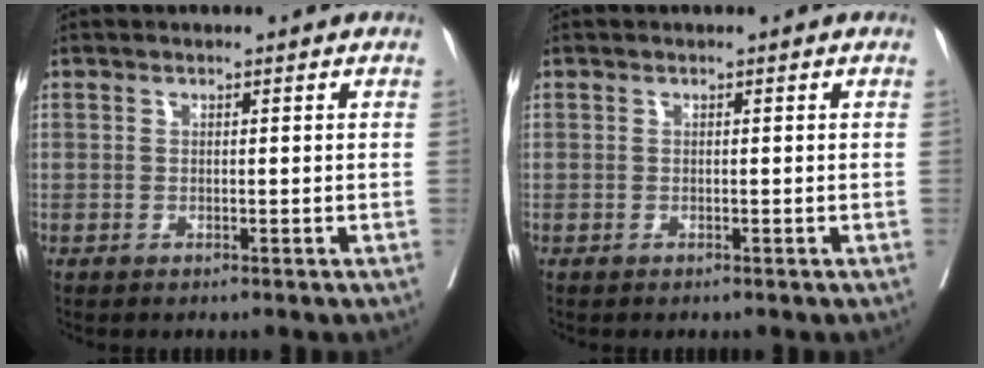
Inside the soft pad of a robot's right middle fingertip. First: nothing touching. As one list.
[{"total": 0.0}]